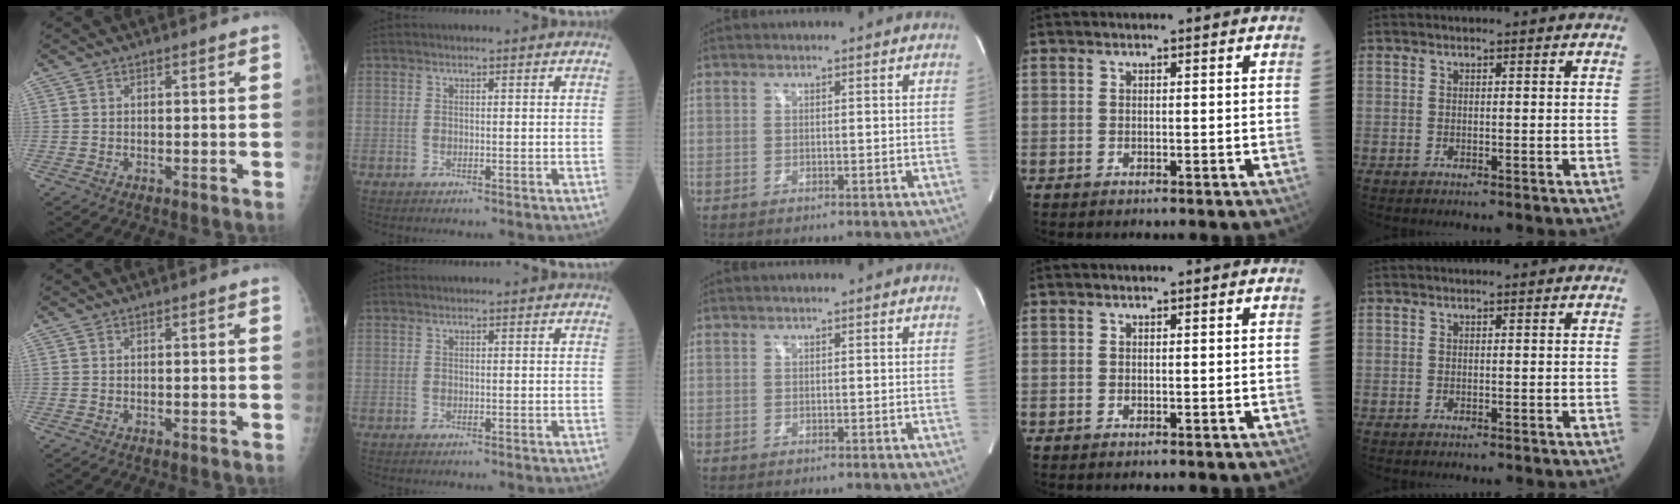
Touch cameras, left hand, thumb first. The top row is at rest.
{}